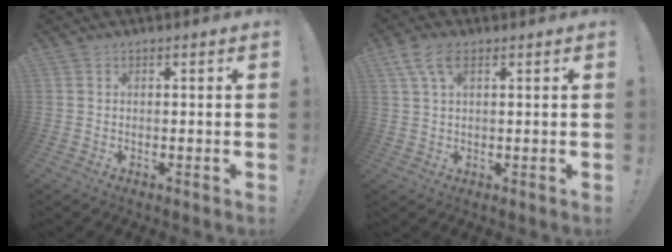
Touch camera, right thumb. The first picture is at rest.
{"total": 5.9, "force": [3.0, 3.0, 4.1], "torque": [-0.080, 0.001, 0.059]}